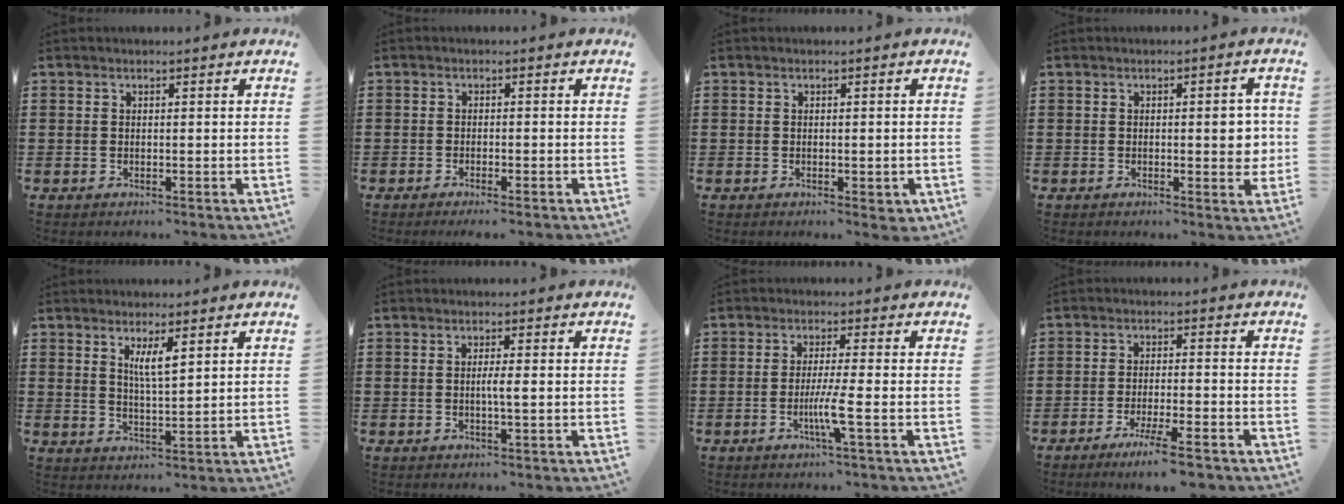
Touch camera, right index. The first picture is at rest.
{"total": 1.4, "force": [-1.2, -0.1, 0.7], "torque": [-0.012, -0.001, -0.022]}
{"total": 0.8, "force": [-0.2, 0.1, 0.7], "torque": [-0.014, -0.006, -0.002]}
{"total": 4.1, "force": [0.1, 1.2, 3.9], "torque": [-0.046, -0.009, -0.003]}
{"total": 3.9, "force": [1.8, 0.8, 3.3], "torque": [-0.070, 0.004, 0.029]}
{"total": 2.0, "force": [-0.3, -0.2, 2.0], "torque": [-0.035, -0.006, -0.007]}
{"total": 4.6, "force": [-1.5, -0.4, 4.4], "torque": [-0.090, -0.019, -0.033]}
{"total": 5.7, "force": [-4.3, 0.0, 3.7], "torque": [-0.071, -0.012, -0.078]}